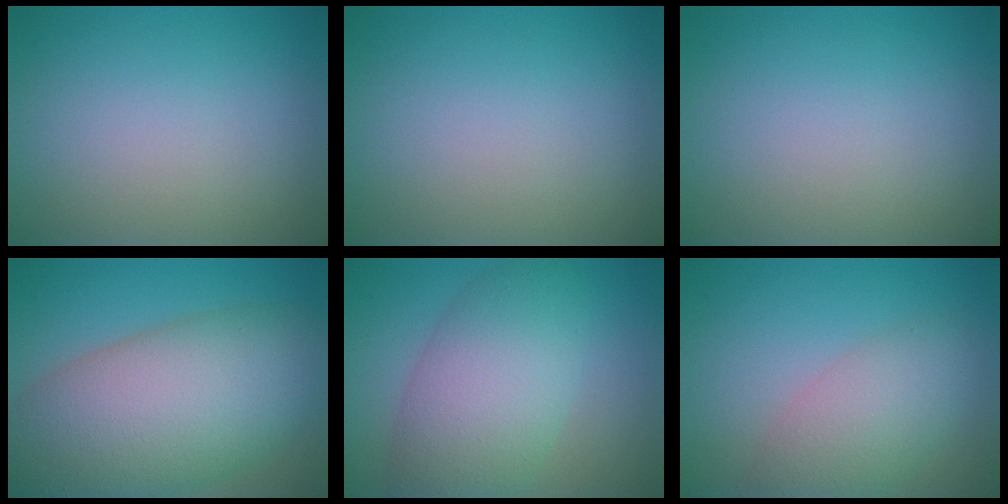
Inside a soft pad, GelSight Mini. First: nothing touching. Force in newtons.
{"total": 0.0}
{"total": 0.0}
{"total": 13.0, "press": 12.9, "slide": 0.5}
{"total": 7.9, "press": 7.9, "slide": 0.1}
{"total": 4.5, "press": 4.5, "slide": 0.3}